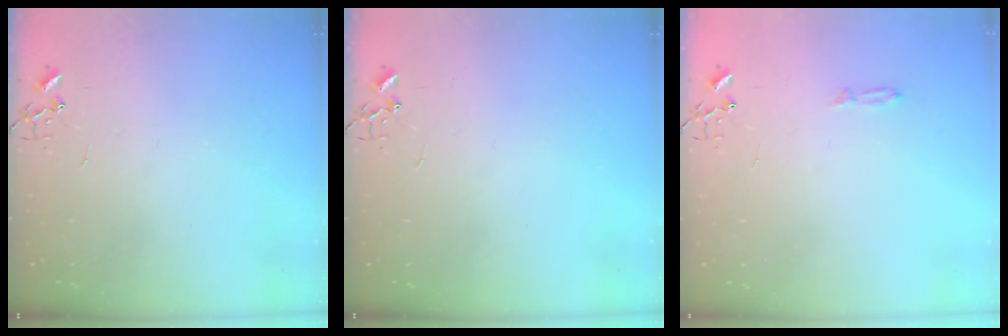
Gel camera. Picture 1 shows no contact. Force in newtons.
{"total": 0.0}
{"total": 3.0, "press": 2.9, "slide": 0.5}